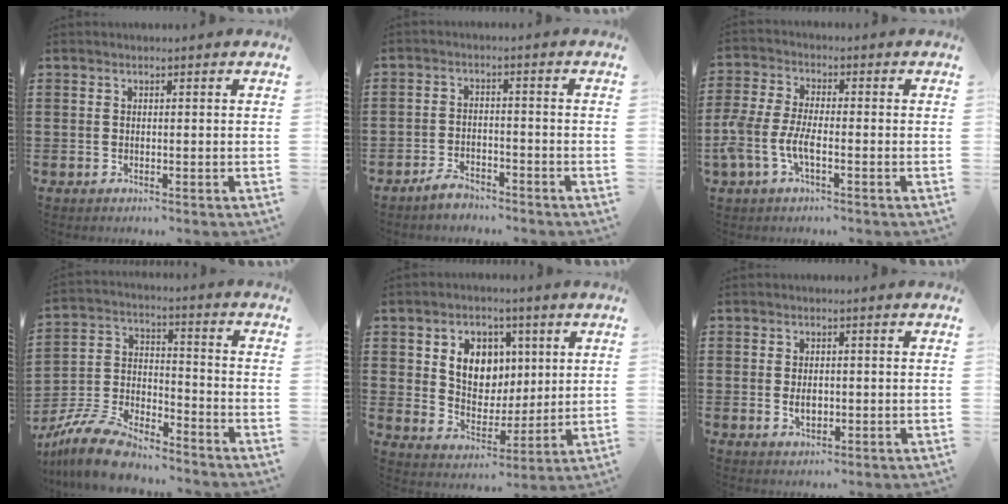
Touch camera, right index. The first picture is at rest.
{"total": 2.8, "force": [-2.6, 0.6, 0.8], "torque": [-0.018, 0.005, -0.052]}
{"total": 5.3, "force": [-2.2, 2.0, 4.4], "torque": [-0.118, -0.010, -0.052]}
{"total": 10.7, "force": [-9.5, 2.4, 4.3], "torque": [-0.099, 0.020, -0.187]}
{"total": 7.8, "force": [2.8, 6.3, 3.4], "torque": [-0.083, 0.009, 0.050]}
{"total": 2.5, "force": [-0.2, 1.6, 1.9], "torque": [-0.038, 0.005, -0.005]}